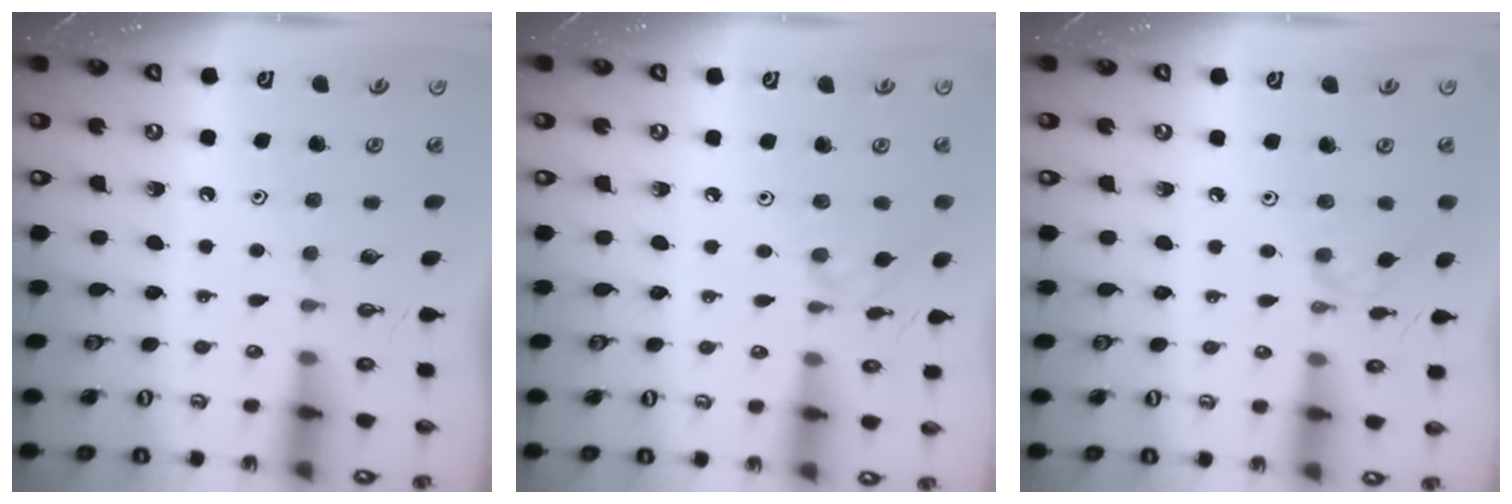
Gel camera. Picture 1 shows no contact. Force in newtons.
{"total": 2.0, "press": 1.9, "slide": 0.5}
{"total": 2.4, "press": 2.3, "slide": 0.5}